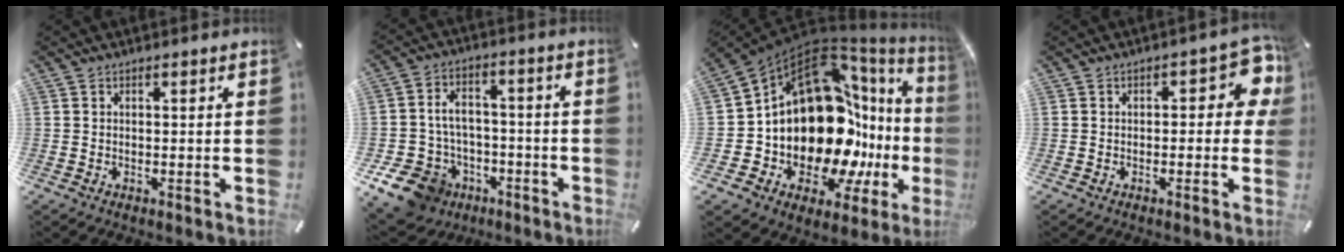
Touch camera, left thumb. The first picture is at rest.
{"total": 12.1, "force": [-5.3, 9.7, 4.8], "torque": [-0.103, 0.036, -0.090]}
{"total": 21.7, "force": [-1.2, 14.1, 16.4], "torque": [-0.272, -0.084, 0.014]}
{"total": 8.0, "force": [1.1, 4.0, 6.8], "torque": [-0.078, -0.002, 0.013]}